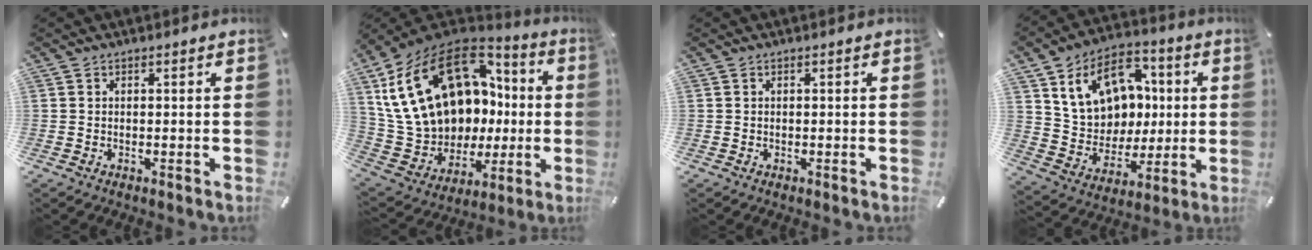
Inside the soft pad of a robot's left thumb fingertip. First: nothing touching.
{"total": 23.7, "force": [7.4, 17.1, 14.6], "torque": [-0.297, -0.046, 0.164]}
{"total": 0.0}
{"total": 16.2, "force": [4.9, 13.6, 7.3], "torque": [-0.121, -0.004, 0.105]}